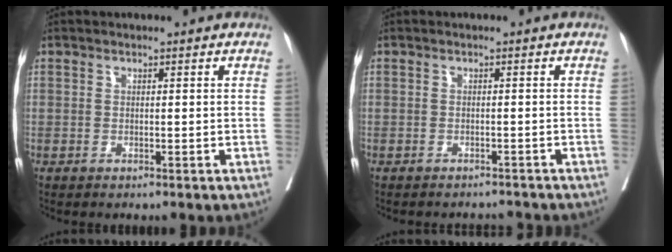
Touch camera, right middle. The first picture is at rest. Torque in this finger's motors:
{"motor_torque": [-0.03, 0.03, 0.00, 0.00]}